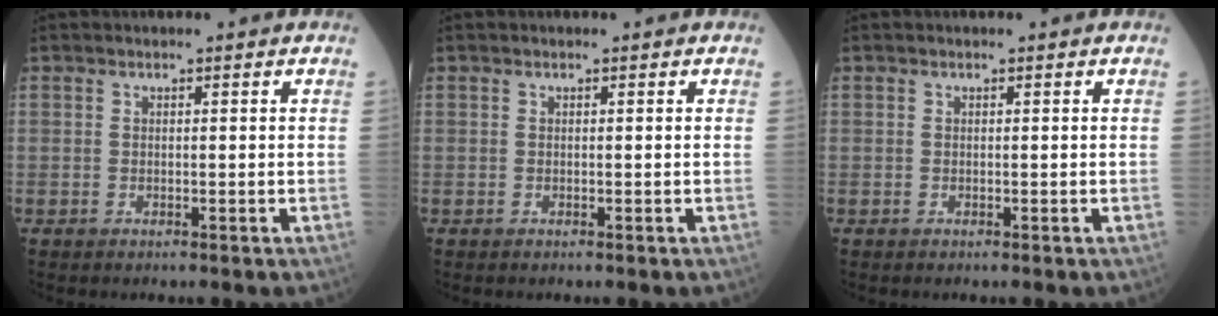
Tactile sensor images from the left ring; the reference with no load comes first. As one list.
[{"total": 0.0}, {"total": 0.0}]